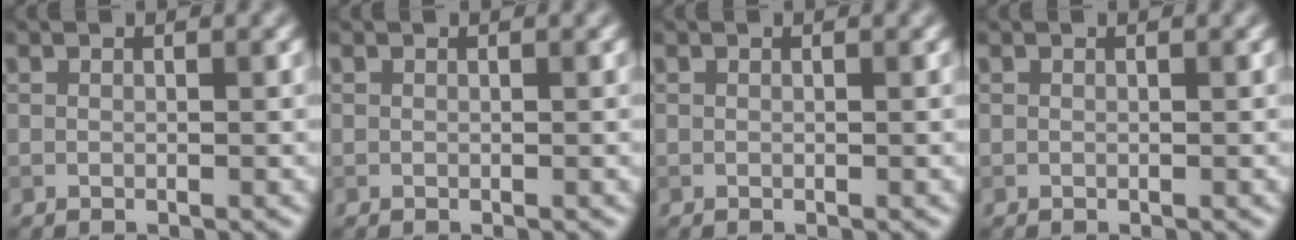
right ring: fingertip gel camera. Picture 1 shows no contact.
{"total": 0.0}
{"total": 0.0}
{"total": 0.0}